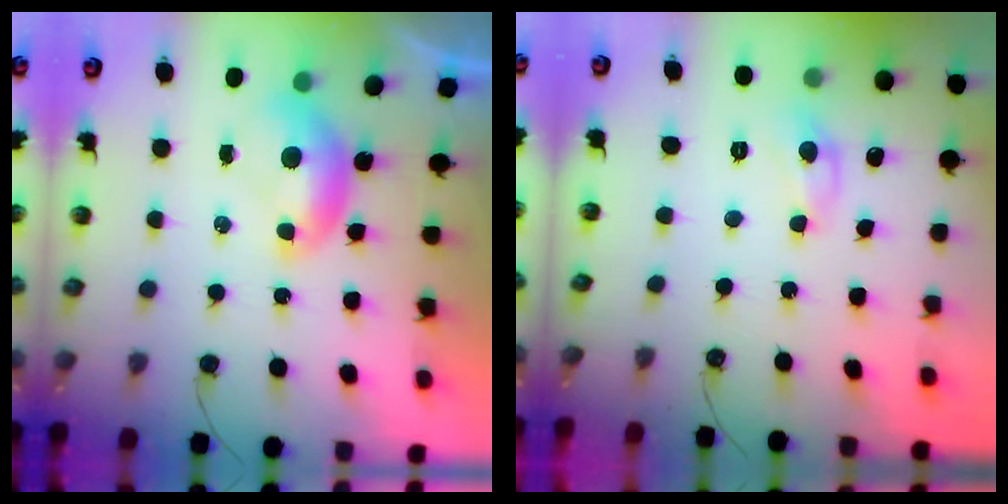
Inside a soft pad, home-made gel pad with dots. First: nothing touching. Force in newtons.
{"total": 3.2, "press": 3.1, "slide": 0.3}